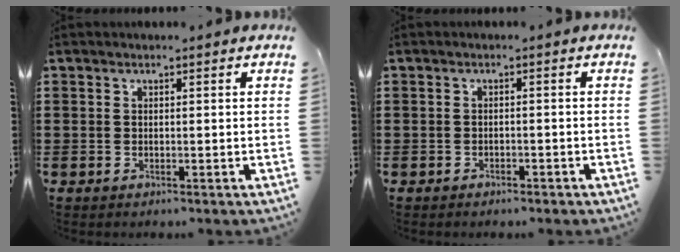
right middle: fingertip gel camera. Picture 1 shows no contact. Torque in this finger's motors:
{"motor_torque": [0.01, -0.01, -0.03, -0.01]}